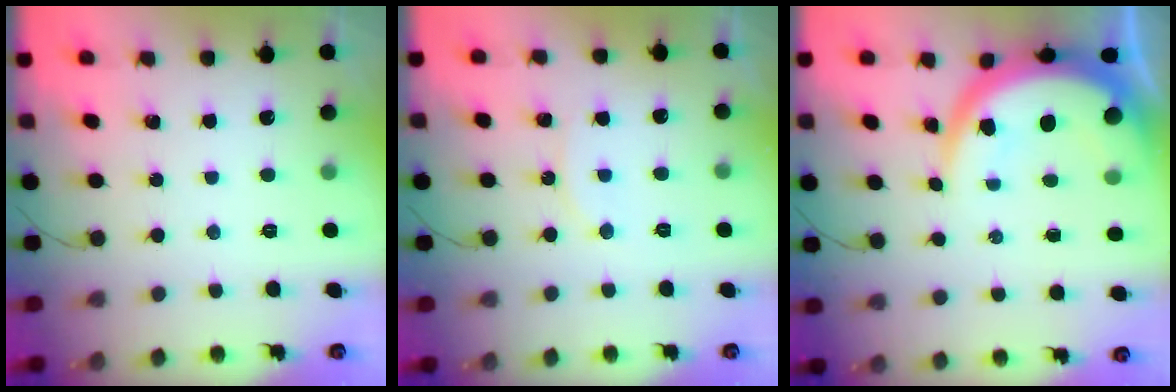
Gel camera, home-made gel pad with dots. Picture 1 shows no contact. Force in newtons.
{"total": 5.7, "press": 5.7, "slide": 0.4}
{"total": 12.0, "press": 11.9, "slide": 1.0}